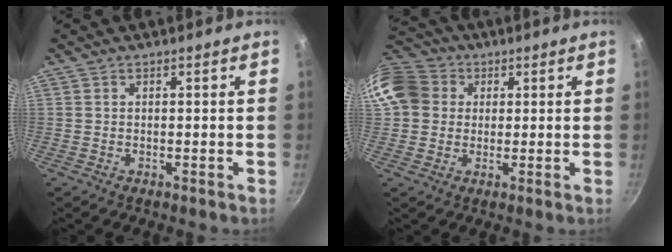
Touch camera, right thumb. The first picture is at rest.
{"total": 13.9, "force": [3.2, 12.1, 6.0], "torque": [-0.118, 0.026, 0.050]}